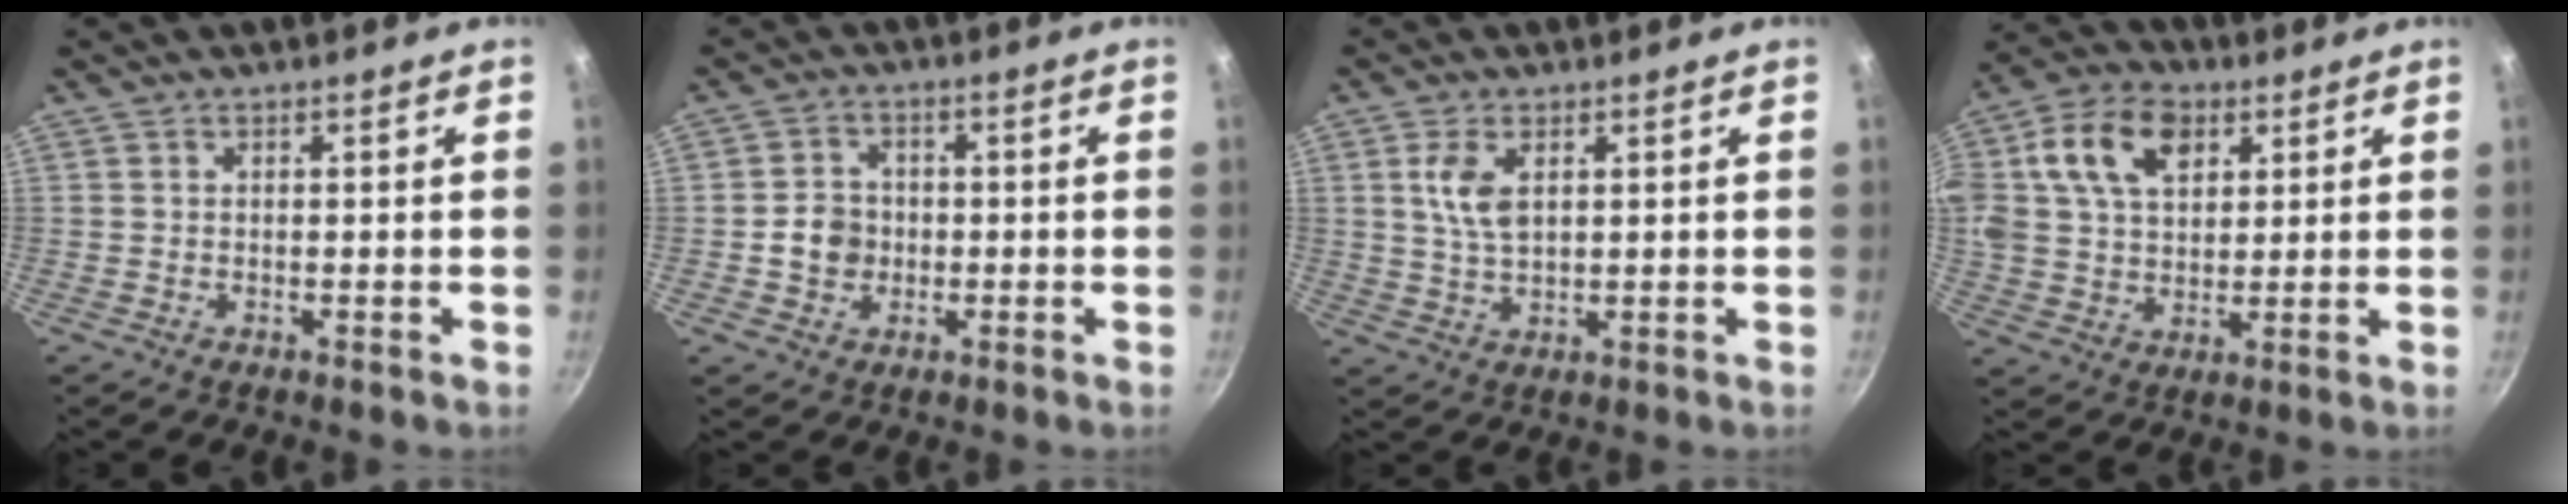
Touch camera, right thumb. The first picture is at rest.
{"total": 5.3, "force": [-0.8, 4.7, 2.4], "torque": [-0.015, 0.013, -0.018]}
{"total": 5.8, "force": [1.8, 3.1, 4.5], "torque": [-0.085, -0.008, 0.037]}
{"total": 17.7, "force": [6.3, 12.0, 11.4], "torque": [-0.216, 0.014, 0.105]}